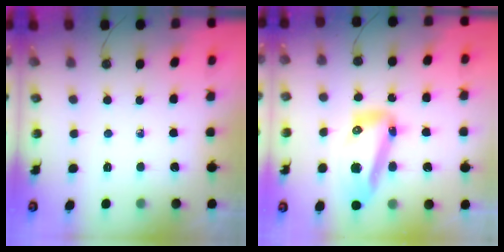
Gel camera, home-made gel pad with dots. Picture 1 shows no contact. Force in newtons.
{"total": 15.3, "press": 15.2, "slide": 1.9}